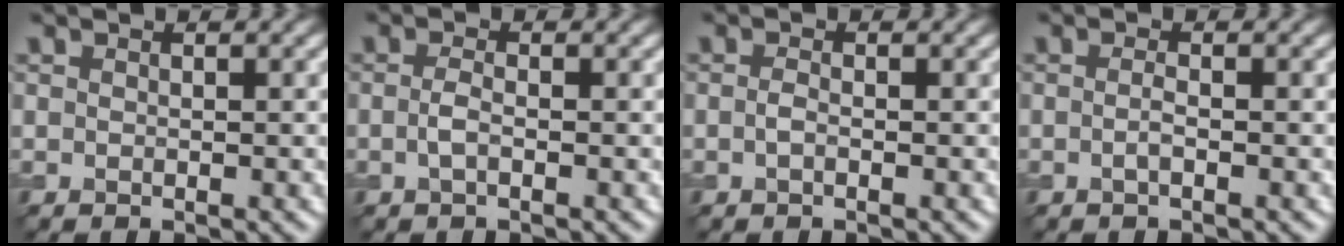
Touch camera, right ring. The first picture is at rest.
{"total": 1.3, "force": [-0.4, 0.5, 1.2], "torque": [-0.027, -0.001, -0.010]}
{"total": 0.8, "force": [-0.3, 0.3, 0.7], "torque": [-0.018, -0.001, -0.008]}
{"total": 1.0, "force": [-0.3, 0.2, 0.9], "torque": [-0.018, 0.000, -0.007]}